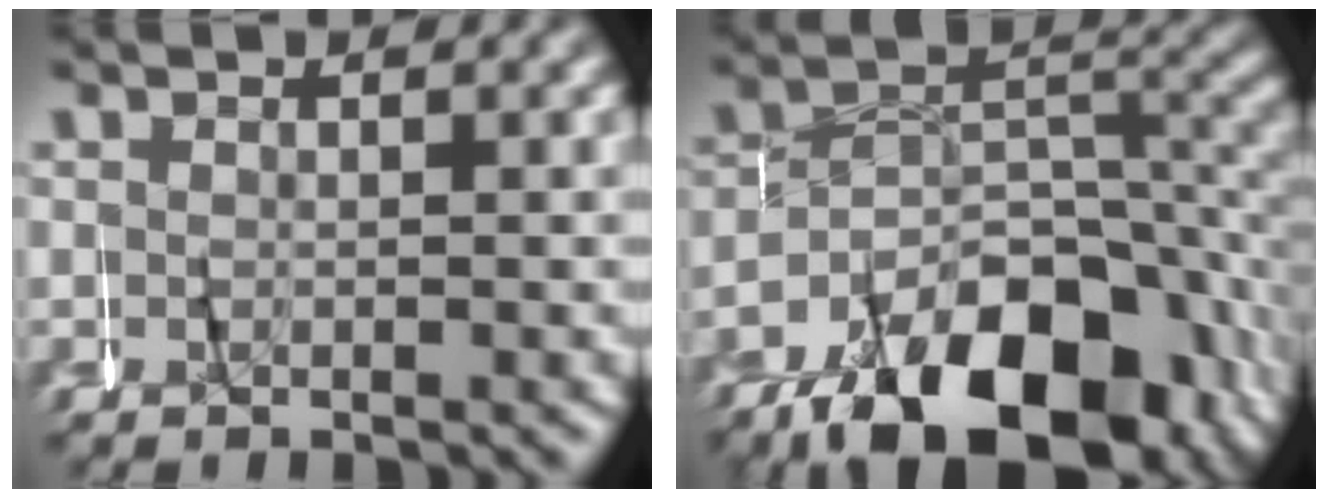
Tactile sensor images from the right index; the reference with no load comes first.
{"total": 14.0, "force": [-8.1, 6.8, 9.1], "torque": [-0.136, -0.036, -0.113]}